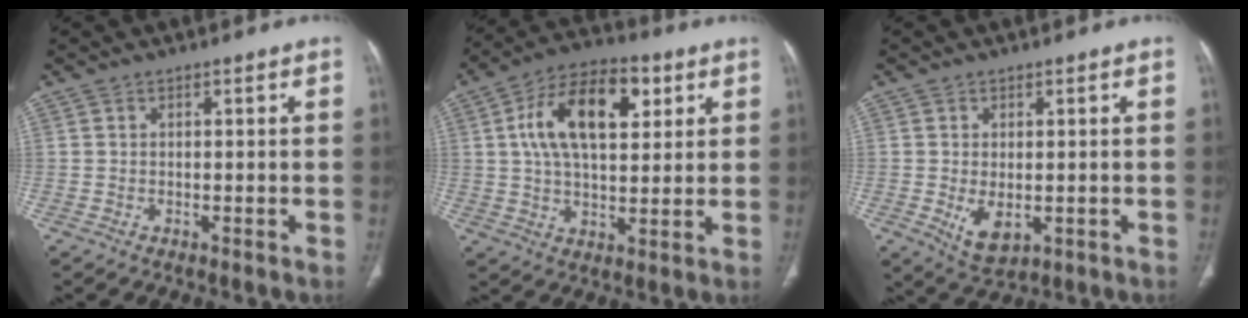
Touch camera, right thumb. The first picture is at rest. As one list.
[{"total": 16.5, "force": [5.0, 8.9, 13.0], "torque": [-0.205, 0.006, 0.080]}, {"total": 5.5, "force": [-1.0, 3.2, 4.4], "torque": [-0.075, -0.011, -0.003]}]